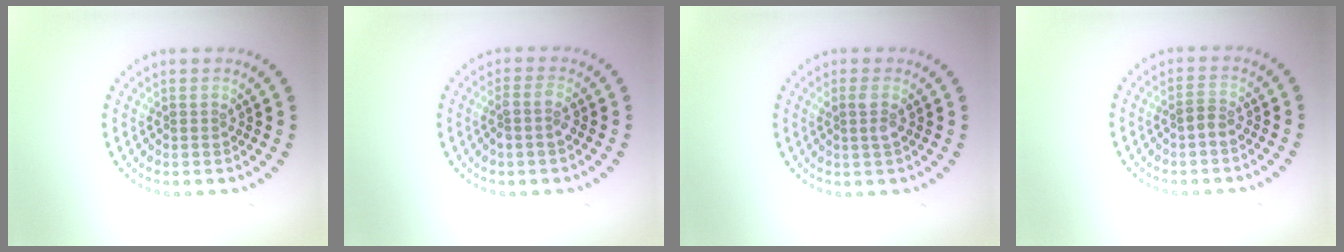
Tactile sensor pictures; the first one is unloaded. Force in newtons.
{"total": 1.7, "press": 1.5, "slide": 0.8}
{"total": 1.3, "press": 1.1, "slide": 0.6}
{"total": 1.2, "press": 1.1, "slide": 0.4}